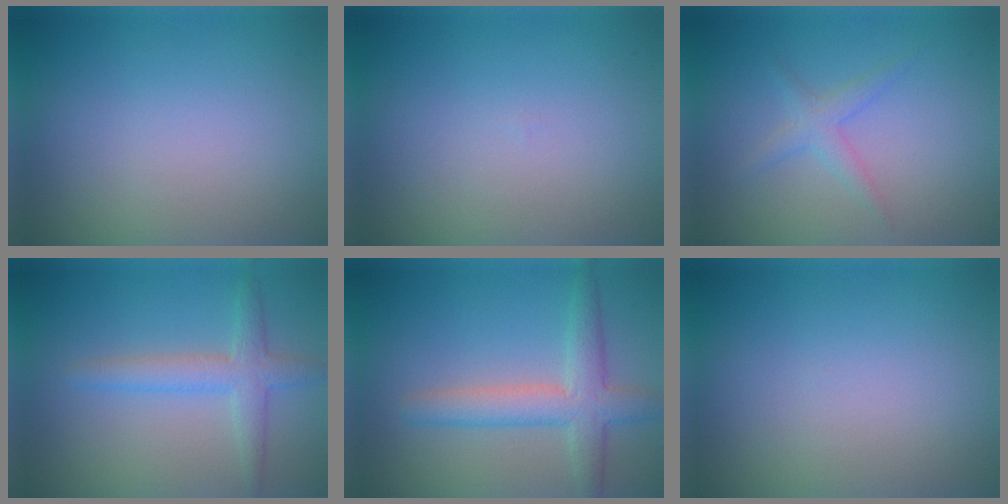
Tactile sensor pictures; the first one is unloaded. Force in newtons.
{"total": 0.0}
{"total": 1.8, "press": 1.8, "slide": 0.1}
{"total": 3.1, "press": 3.1, "slide": 0.1}
{"total": 4.3, "press": 4.3, "slide": 0.3}
{"total": 0.0}